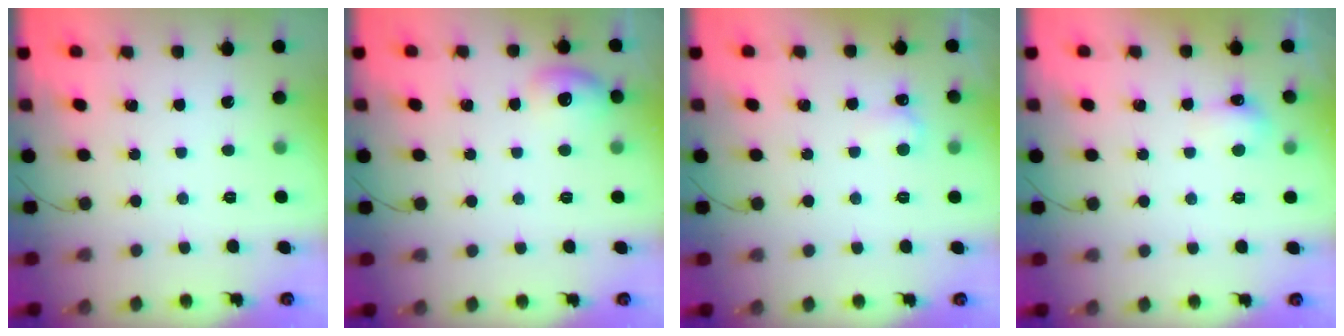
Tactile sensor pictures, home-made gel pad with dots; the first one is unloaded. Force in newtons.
{"total": 7.7, "press": 7.6, "slide": 1.4}
{"total": 3.7, "press": 3.5, "slide": 1.1}
{"total": 5.9, "press": 5.2, "slide": 2.9}